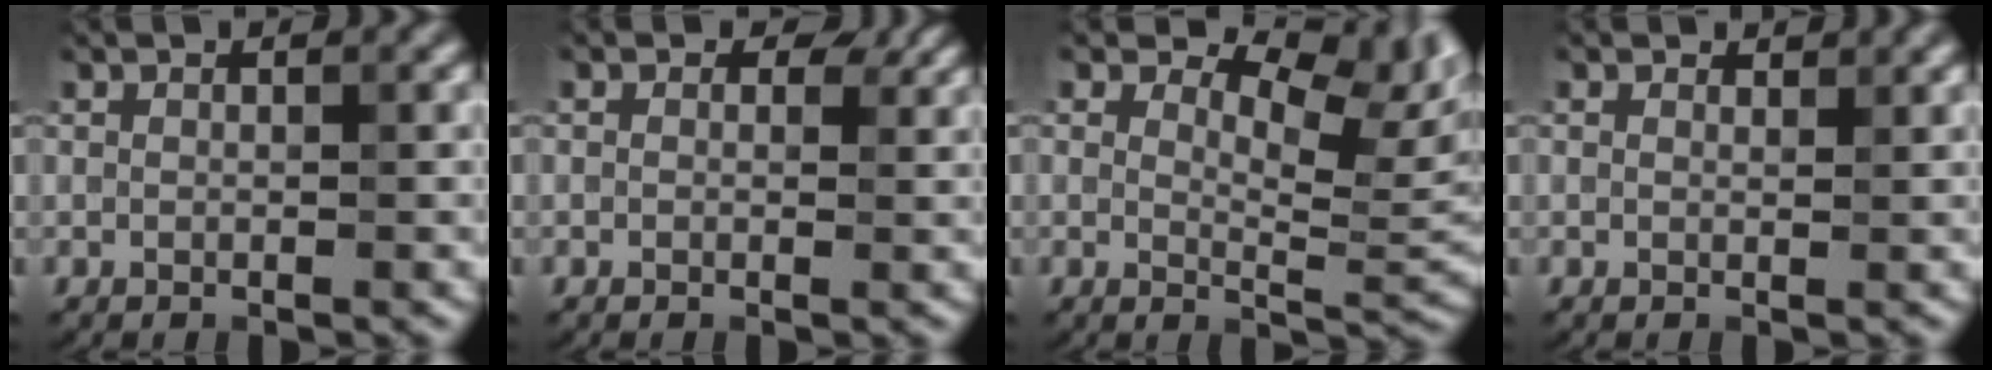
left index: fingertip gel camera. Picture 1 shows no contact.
{"total": 2.0, "force": [0.7, 1.3, 1.3], "torque": [-0.011, -0.003, 0.006]}
{"total": 8.0, "force": [4.2, 3.6, 5.7], "torque": [-0.072, 0.005, 0.058]}
{"total": 1.1, "force": [0.9, 0.5, 0.3], "torque": [-0.005, -0.002, 0.009]}